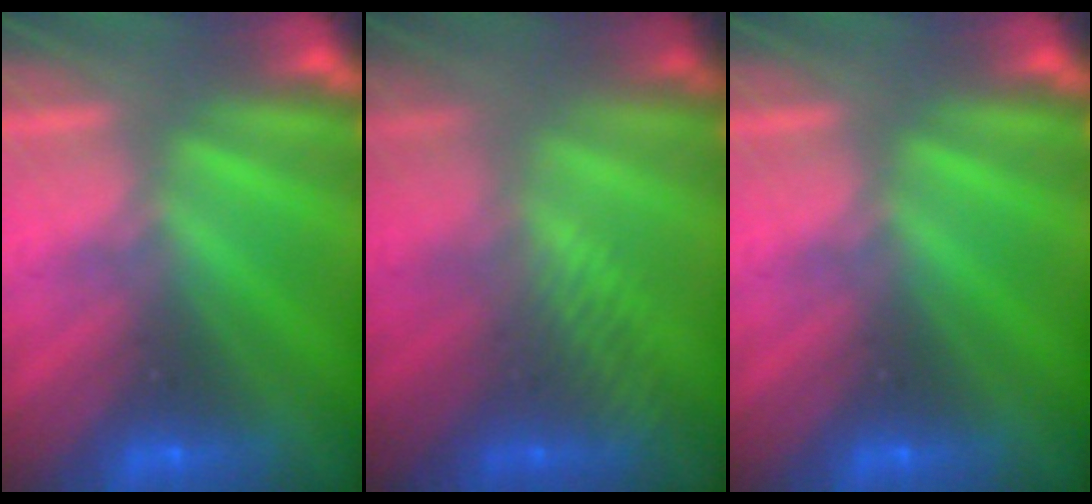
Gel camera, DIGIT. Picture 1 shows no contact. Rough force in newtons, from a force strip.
{"total": 2.9}
{"total": 0.0}